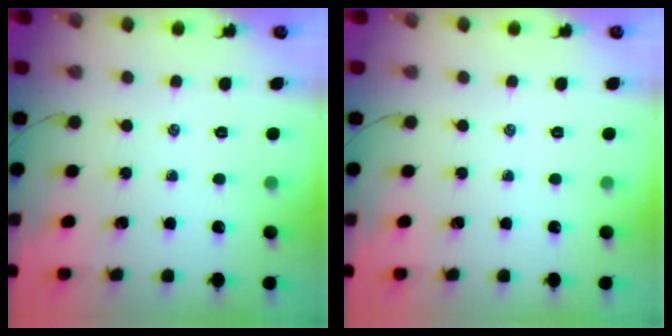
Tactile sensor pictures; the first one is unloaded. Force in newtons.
{"total": 0.0}